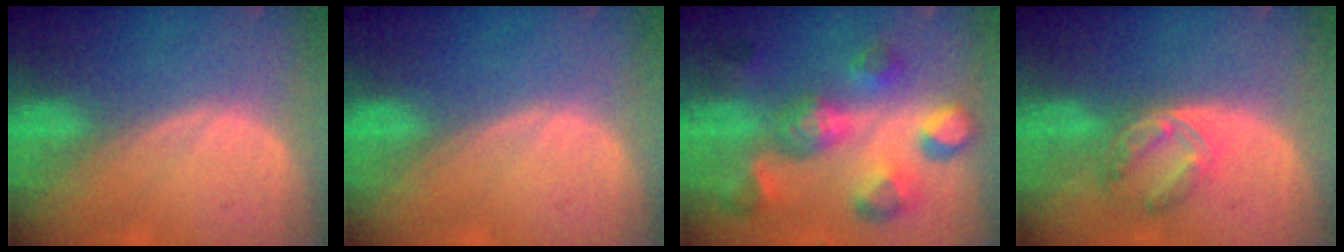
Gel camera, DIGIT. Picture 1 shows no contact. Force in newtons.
{"total": 0.0}
{"total": 11.0, "press": 9.9, "slide": 4.7}
{"total": 6.0, "press": 5.6, "slide": 2.2}